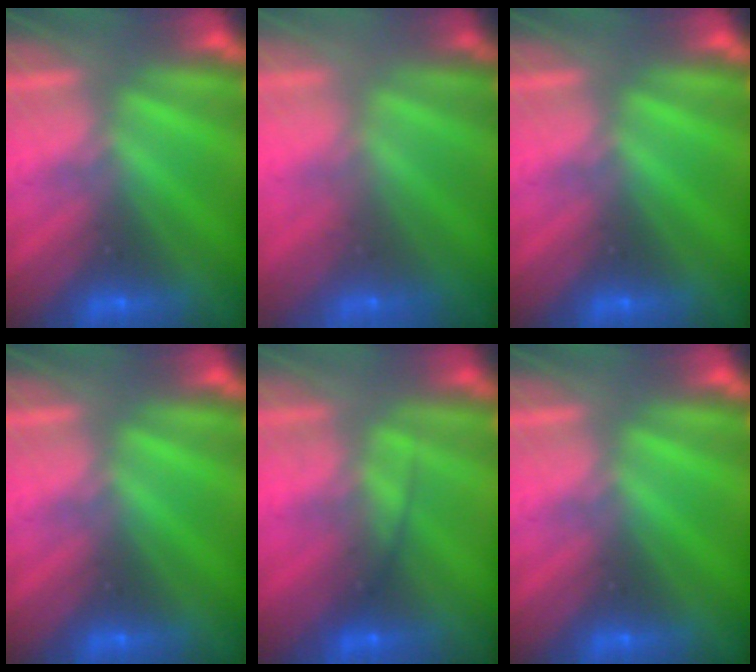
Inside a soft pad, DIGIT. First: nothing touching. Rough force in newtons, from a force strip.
{"total": 7.7}
{"total": 0.0}
{"total": 0.0}
{"total": 2.3}
{"total": 0.0}